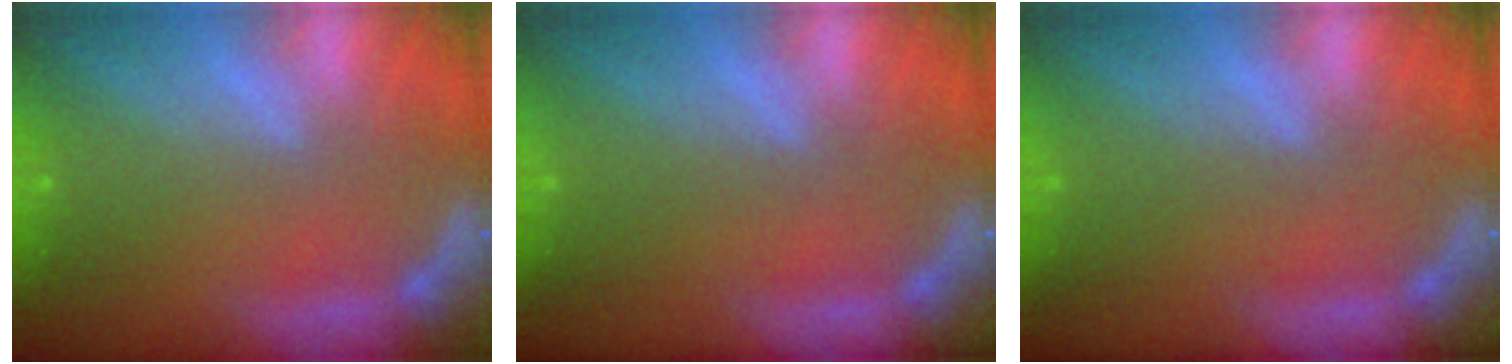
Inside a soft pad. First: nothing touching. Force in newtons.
{"total": 0.0}
{"total": 0.0}